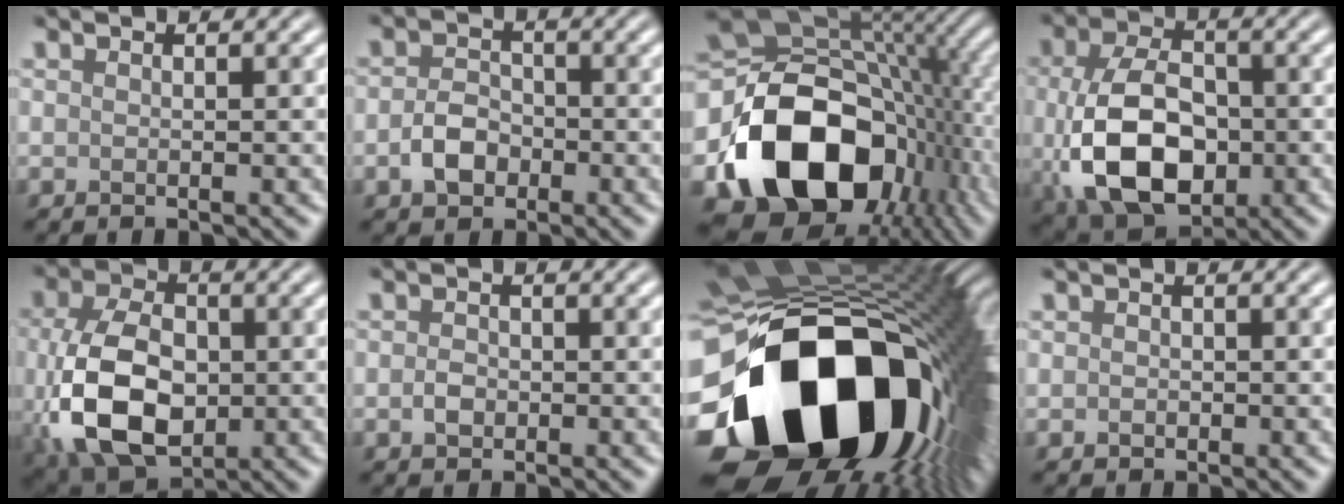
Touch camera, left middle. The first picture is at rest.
{"total": 2.7, "force": [-1.0, 2.0, 1.5], "torque": [-0.028, 0.005, -0.022]}
{"total": 17.6, "force": [-4.5, 13.0, 11.0], "torque": [-0.215, -0.043, -0.059]}
{"total": 10.4, "force": [-1.5, 6.9, 7.7], "torque": [-0.168, -0.015, -0.023]}
{"total": 10.6, "force": [-1.4, 7.1, 7.8], "torque": [-0.180, -0.011, -0.027]}
{"total": 1.1, "force": [-0.3, 0.9, 0.6], "torque": [-0.014, 0.004, -0.009]}
{"total": 21.0, "force": [-4.6, 14.0, 14.9], "torque": [-0.294, -0.095, -0.033]}
{"total": 0.7, "force": [-0.2, 0.6, 0.1], "torque": [0.001, 0.002, -0.006]}